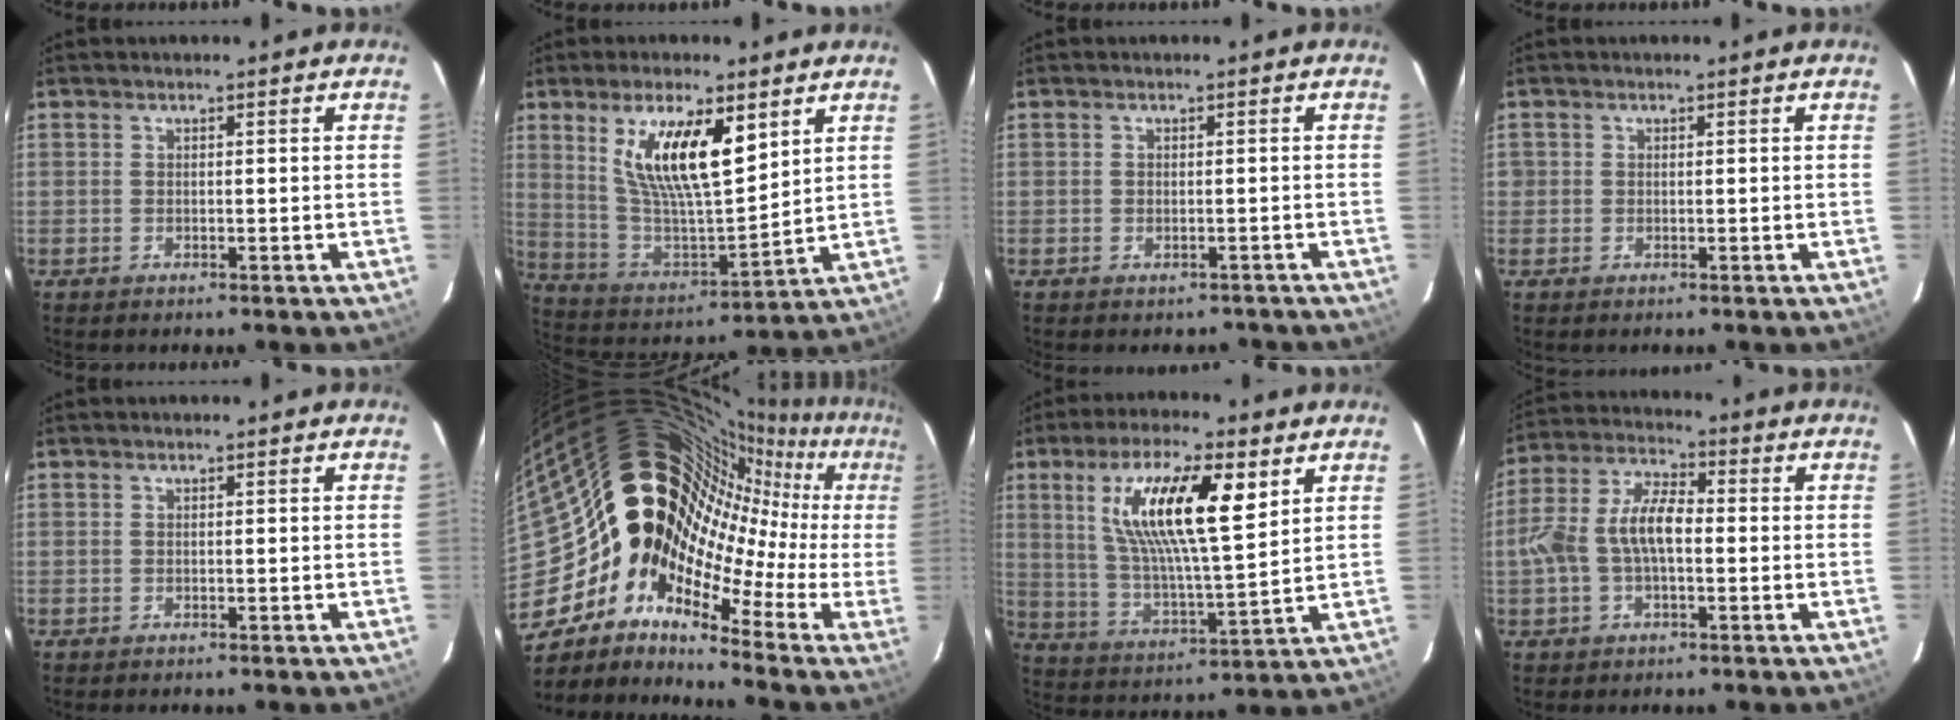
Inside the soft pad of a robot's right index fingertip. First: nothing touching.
{"total": 16.1, "force": [7.4, 5.3, 13.3], "torque": [-0.244, -0.003, 0.148]}
{"total": 3.1, "force": [-2.3, 1.8, 0.6], "torque": [-0.007, 0.004, -0.023]}
{"total": 1.0, "force": [-0.1, 1.0, 0.0], "torque": [0.000, 0.001, -0.003]}
{"total": 0.0}
{"total": 20.0, "force": [-3.0, 12.4, 15.3], "torque": [-0.235, 0.008, -0.078]}
{"total": 17.3, "force": [6.9, 4.4, 15.2], "torque": [-0.281, 0.005, 0.130]}
{"total": 10.3, "force": [-1.1, 5.2, 8.8], "torque": [-0.182, 0.020, -0.022]}